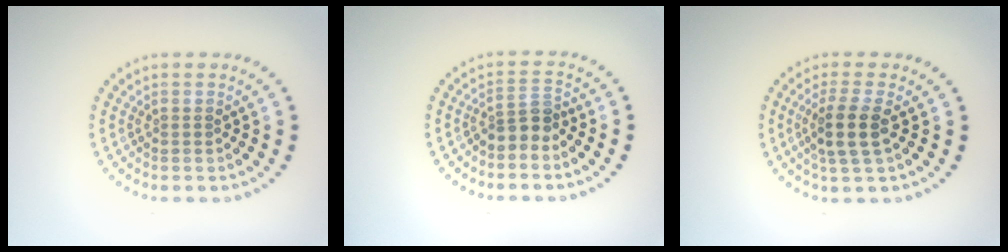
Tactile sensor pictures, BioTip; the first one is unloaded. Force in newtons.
{"total": 2.2, "press": 1.8, "slide": 1.4}
{"total": 3.1, "press": 2.6, "slide": 1.6}